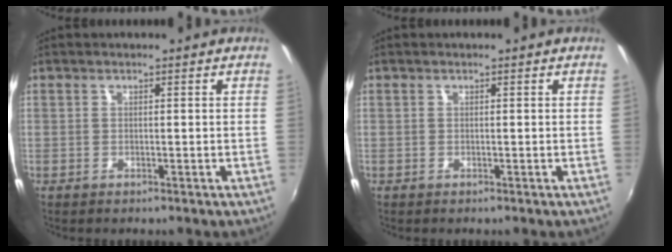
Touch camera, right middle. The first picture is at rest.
{"total": 0.0}